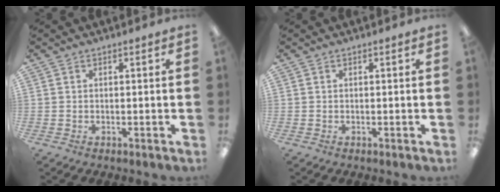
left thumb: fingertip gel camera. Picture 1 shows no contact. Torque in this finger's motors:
{"motor_torque": [0.00, 0.00, -0.11, 0.11, 0.00]}